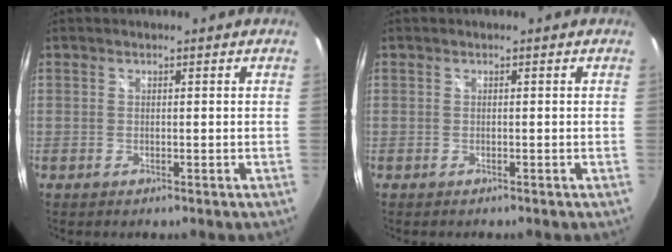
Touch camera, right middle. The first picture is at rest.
{"total": 0.0}